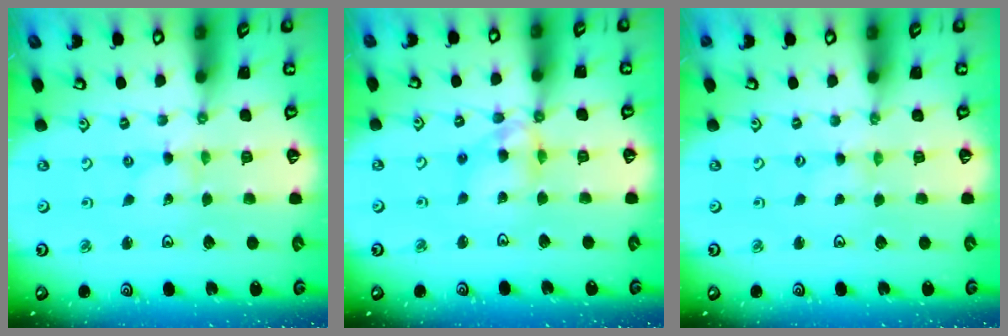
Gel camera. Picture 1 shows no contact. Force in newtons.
{"total": 10.9, "press": 10.9, "slide": 0.8}
{"total": 0.0}